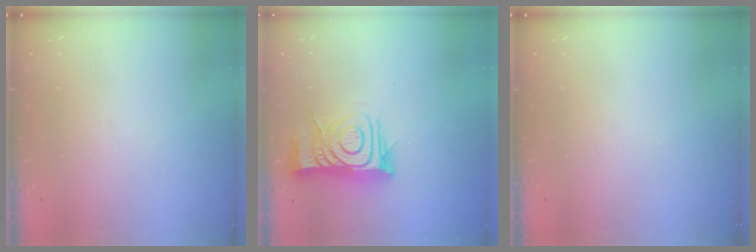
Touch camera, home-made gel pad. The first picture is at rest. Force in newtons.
{"total": 14.8, "press": 14.7, "slide": 1.0}
{"total": 0.0}